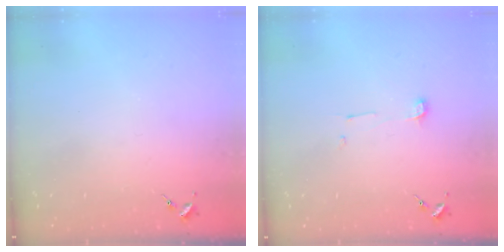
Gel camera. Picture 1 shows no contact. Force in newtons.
{"total": 4.9, "press": 4.9, "slide": 0.2}